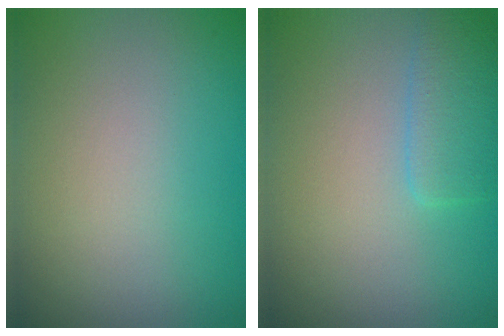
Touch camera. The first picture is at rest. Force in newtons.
{"total": 2.4, "press": 2.4, "slide": 0.1}